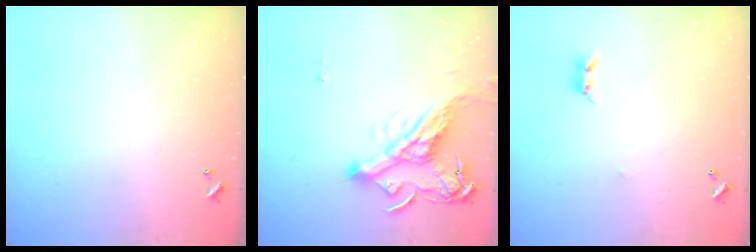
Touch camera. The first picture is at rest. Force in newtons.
{"total": 10.7, "press": 10.6, "slide": 1.6}
{"total": 2.2, "press": 2.2, "slide": 0.4}